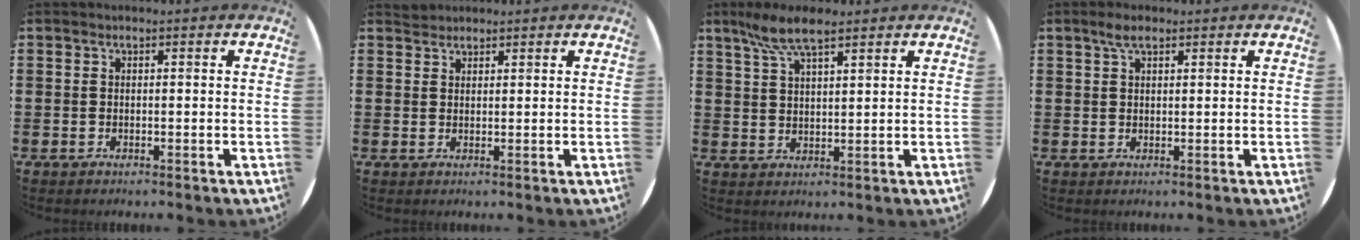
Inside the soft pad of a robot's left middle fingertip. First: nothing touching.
{"total": 1.2, "force": [1.2, 0.3, -0.2], "torque": [0.001, 0.002, 0.024]}
{"total": 6.4, "force": [4.7, 1.5, 4.1], "torque": [-0.092, 0.002, 0.084]}
{"total": 2.5, "force": [1.6, 0.9, 1.6], "torque": [-0.027, 0.004, 0.026]}